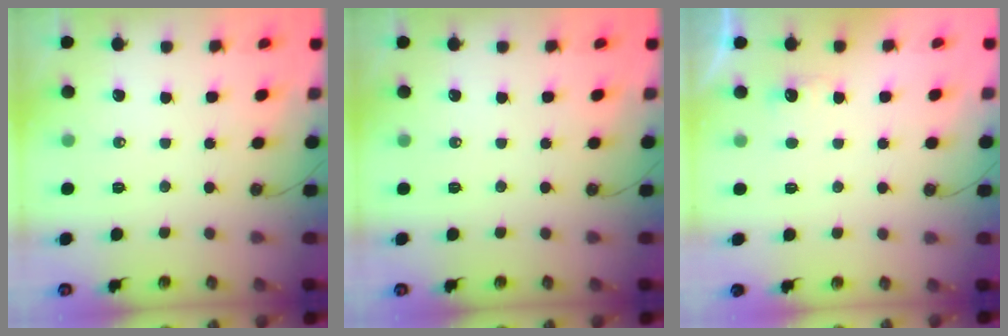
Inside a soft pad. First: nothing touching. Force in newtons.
{"total": 0.0}
{"total": 2.2, "press": 2.0, "slide": 0.9}